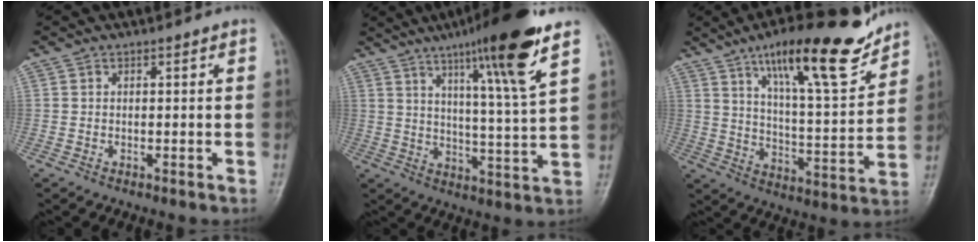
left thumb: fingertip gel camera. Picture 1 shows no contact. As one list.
[{"total": 16.3, "force": [9.5, 0.8, 13.2], "torque": [-0.201, -0.047, 0.148]}, {"total": 19.3, "force": [12.9, 4.7, 13.5], "torque": [-0.178, -0.068, 0.209]}]